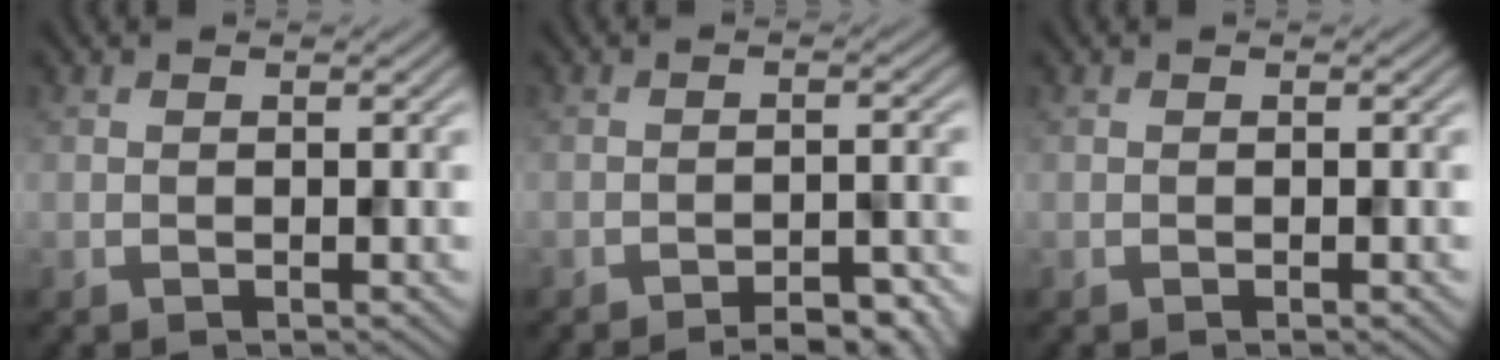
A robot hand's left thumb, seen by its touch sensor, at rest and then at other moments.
{"total": 4.3, "force": [-3.5, 0.7, 2.4], "torque": [-0.044, 0.011, -0.046]}
{"total": 0.0}